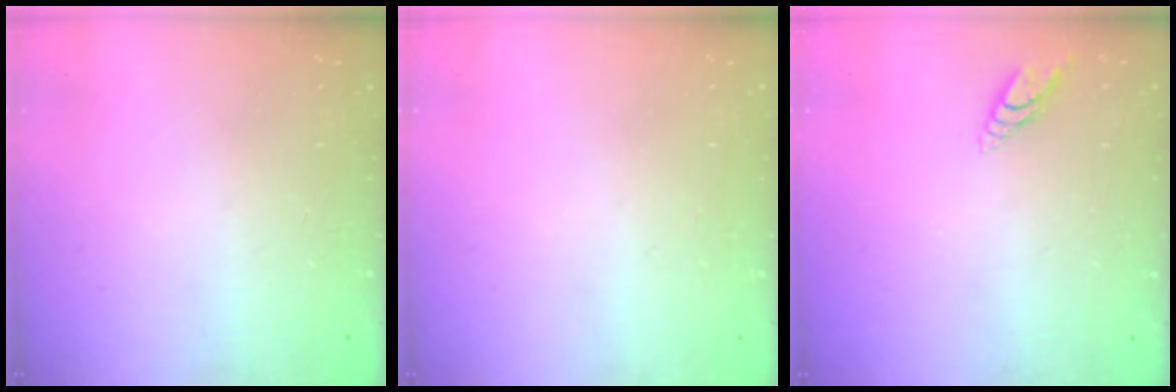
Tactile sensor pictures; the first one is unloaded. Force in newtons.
{"total": 0.0}
{"total": 6.0, "press": 6.0, "slide": 0.7}